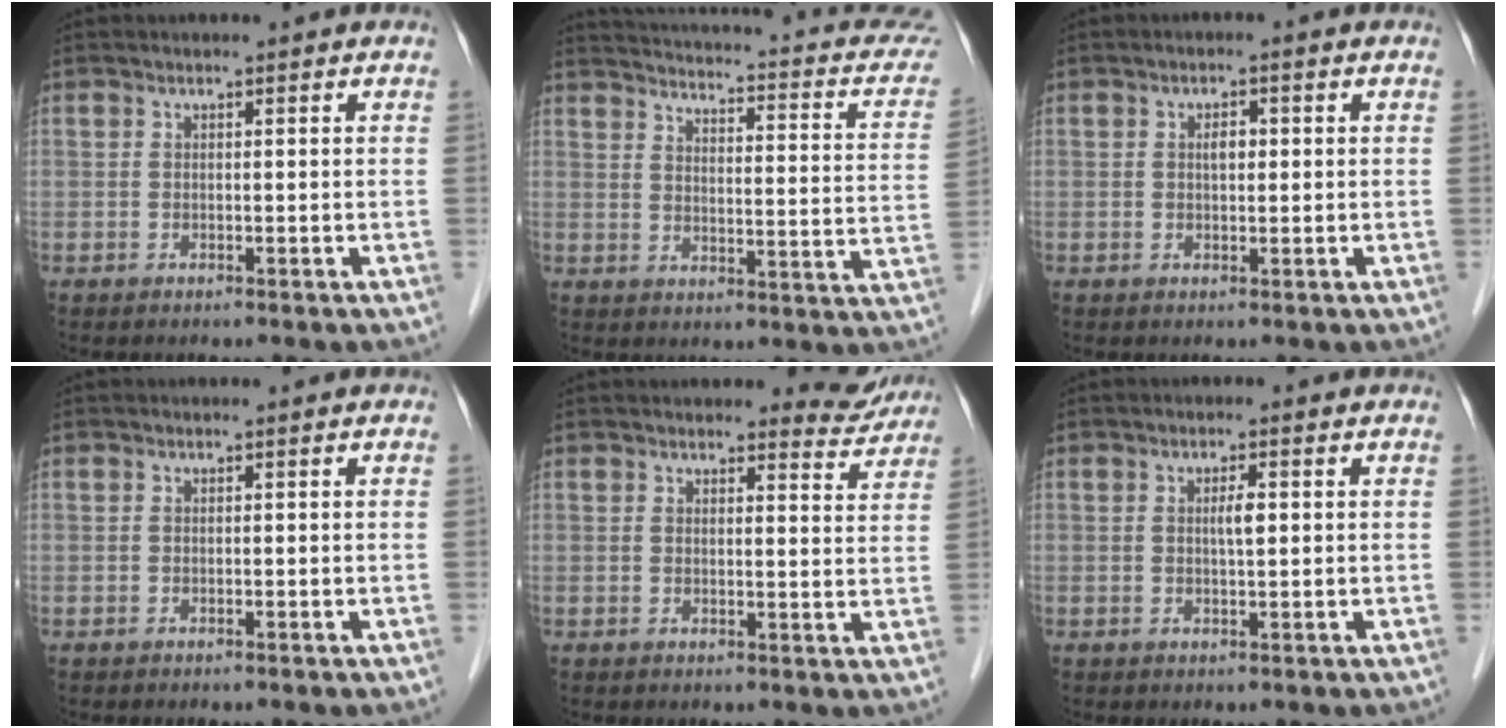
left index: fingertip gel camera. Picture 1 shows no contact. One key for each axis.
{"total": 16.7, "fx": 12.7, "fy": 4.3, "fz": 10.0, "tx": -0.133, "ty": -0.016, "tz": 0.124}
{"total": 1.8, "fx": 0.3, "fy": 0.8, "fz": 1.6, "tx": -0.026, "ty": 0.003, "tz": 0.005}
{"total": 0.0}
{"total": 4.5, "fx": 4.4, "fy": 0.7, "fz": -0.1, "tx": 0.008, "ty": -0.023, "tz": 0.038}
{"total": 2.1, "fx": 0.3, "fy": 0.3, "fz": 2.0, "tx": -0.034, "ty": 0.001, "tz": 0.006}